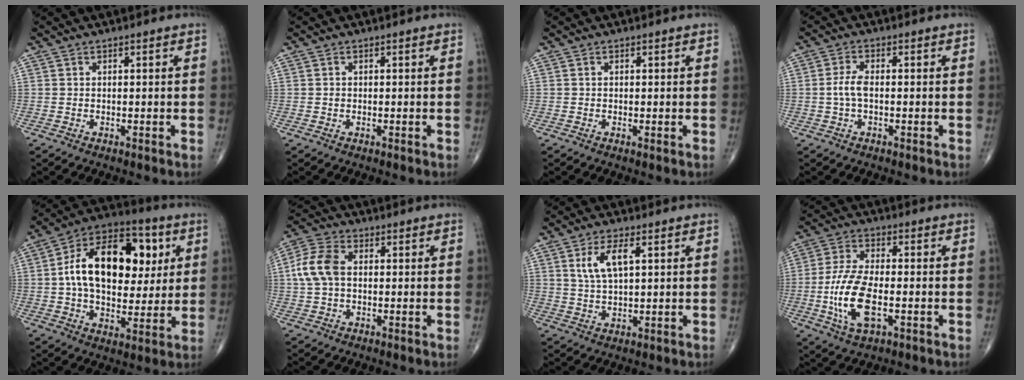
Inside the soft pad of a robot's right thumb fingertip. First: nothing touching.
{"total": 0.6, "force": [-0.1, 0.5, 0.3], "torque": [-0.004, 0.002, -0.004]}
{"total": 0.0}
{"total": 3.3, "force": [-0.4, 1.5, 2.9], "torque": [-0.069, 0.007, -0.012]}
{"total": 22.3, "force": [4.3, 13.6, 17.2], "torque": [-0.247, 0.012, 0.063]}
{"total": 8.1, "force": [0.6, 5.4, 6.1], "torque": [-0.132, 0.020, 0.007]}
{"total": 6.4, "force": [2.4, 2.5, 5.4], "torque": [-0.108, -0.005, 0.051]}
{"total": 12.4, "force": [-2.6, 5.5, 10.8], "torque": [-0.224, 0.006, -0.048]}